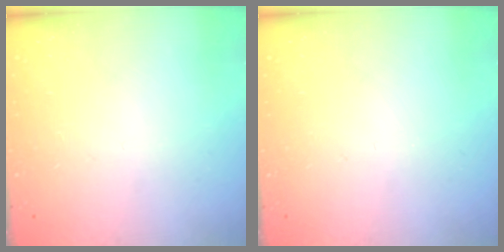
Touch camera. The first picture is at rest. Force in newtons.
{"total": 0.0}